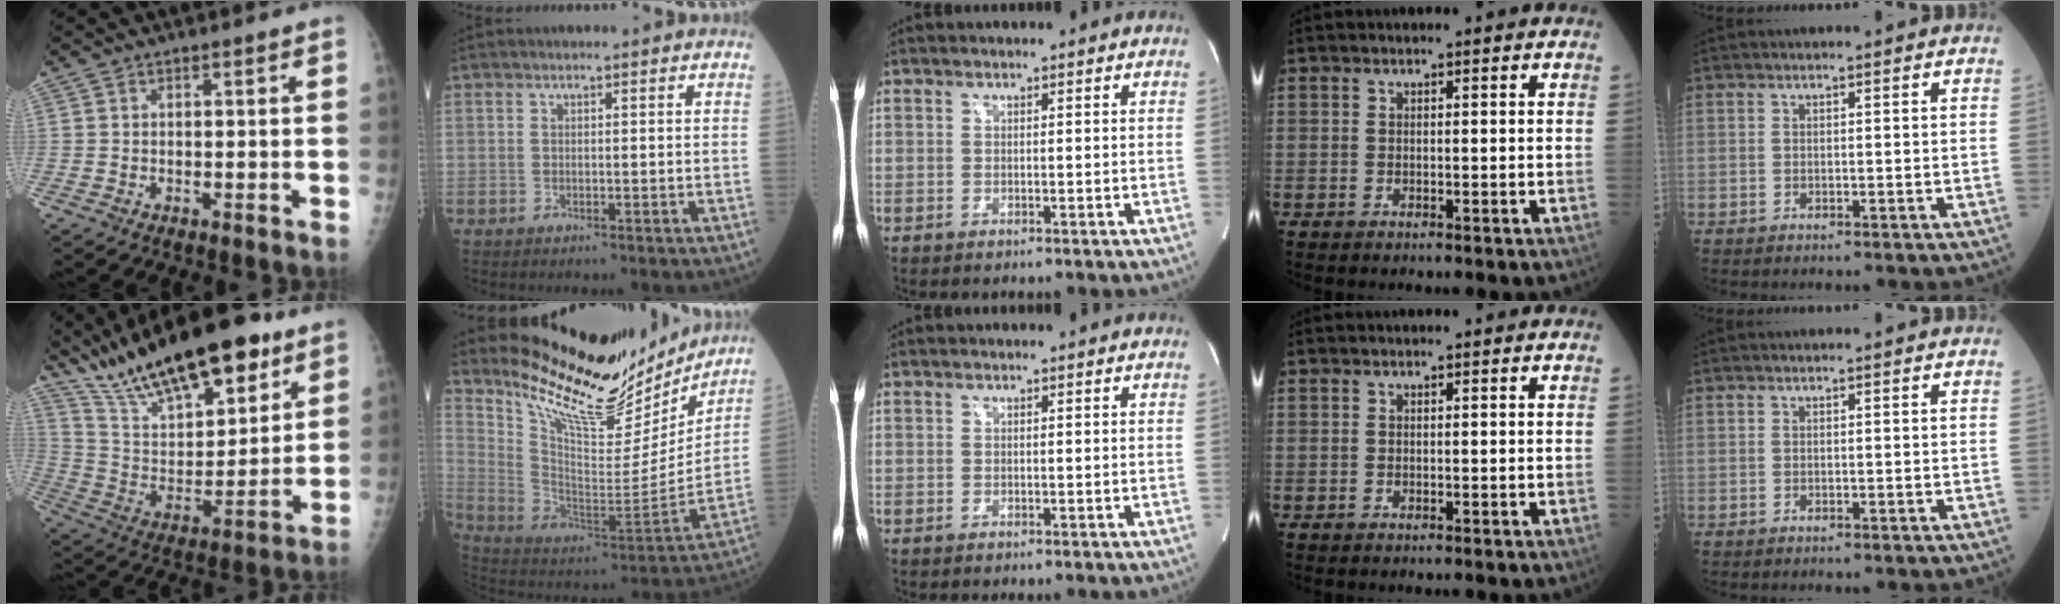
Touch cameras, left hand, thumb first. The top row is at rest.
{"thumb": {"total": 25.8, "force": [17.5, 9.4, 16.4], "torque": [-0.242, -0.046, 0.299]}, "index": {"total": 20.4, "force": [18.2, 5.2, 7.6], "torque": [-0.133, -0.042, 0.285]}}